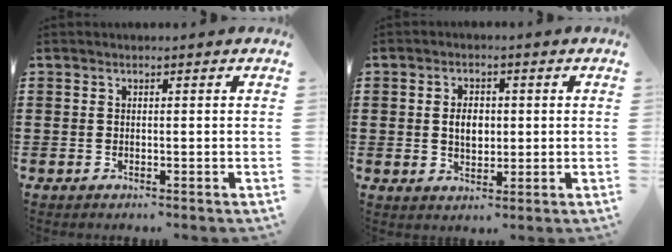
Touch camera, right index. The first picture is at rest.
{"total": 3.7, "force": [0.2, 2.3, 2.9], "torque": [-0.045, 0.002, -0.003]}